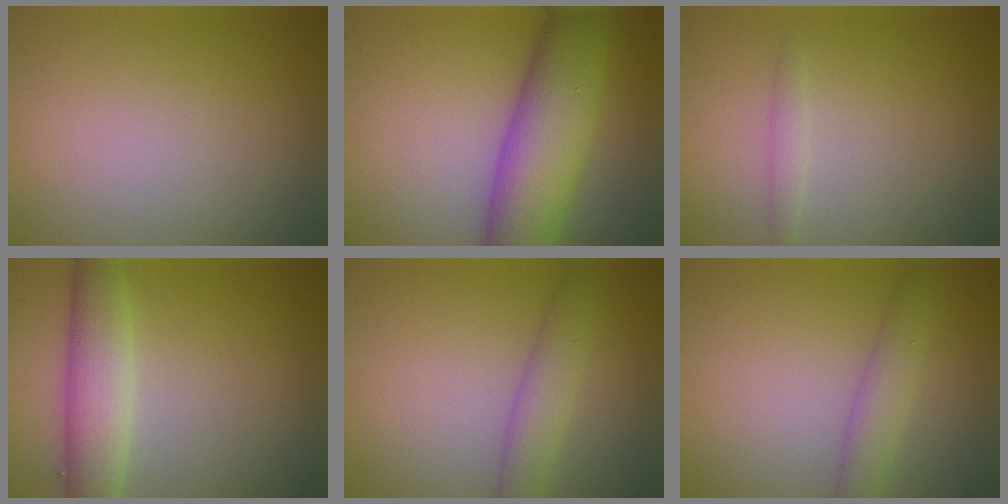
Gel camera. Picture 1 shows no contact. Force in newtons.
{"total": 8.6, "press": 8.6, "slide": 0.4}
{"total": 0.8, "press": 0.8, "slide": 0.0}
{"total": 4.5, "press": 4.5, "slide": 0.1}
{"total": 2.7, "press": 2.6, "slide": 0.2}
{"total": 2.6, "press": 2.6, "slide": 0.1}